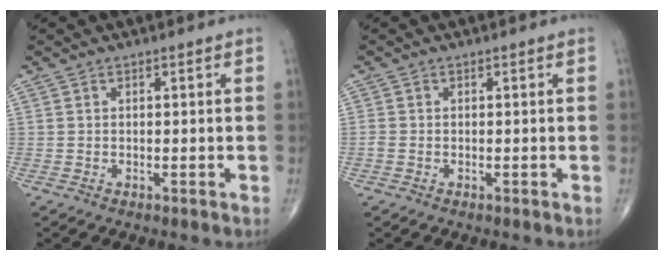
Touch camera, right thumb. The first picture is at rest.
{"total": 0.9, "force": [-0.3, 0.6, 0.6], "torque": [-0.015, -0.001, -0.006]}